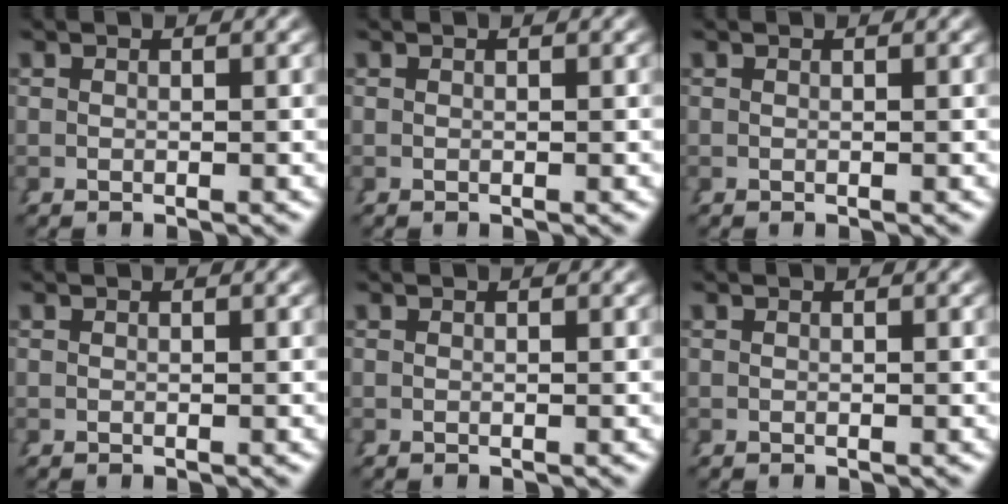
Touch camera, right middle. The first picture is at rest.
{"total": 0.0}
{"total": 0.0}
{"total": 0.0}
{"total": 0.0}
{"total": 0.0}